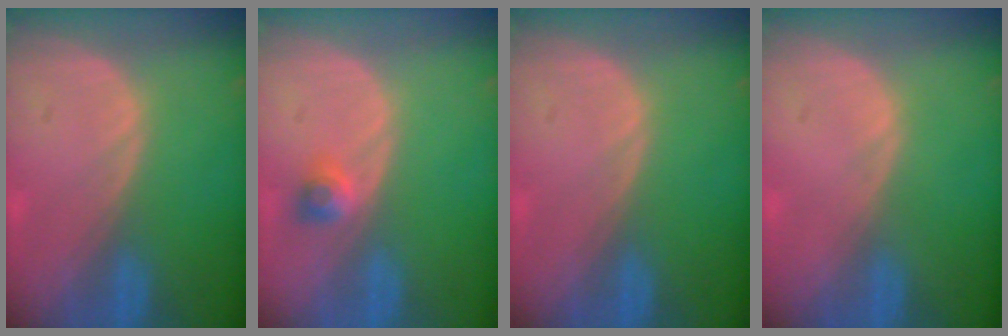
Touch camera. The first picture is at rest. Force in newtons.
{"total": 2.4, "press": 2.0, "slide": 1.3}
{"total": 0.0}
{"total": 0.0}